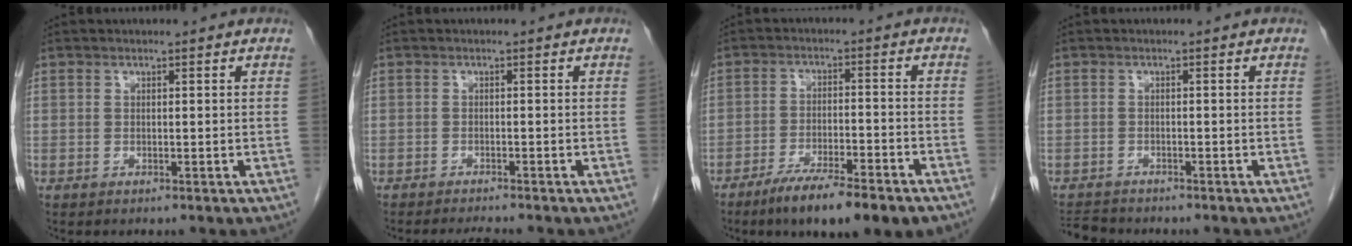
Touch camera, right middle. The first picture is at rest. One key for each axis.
{"total": 2.8, "fx": -2.6, "fy": -0.2, "fz": 0.9, "tx": -0.018, "ty": -0.011, "tz": -0.039}
{"total": 11.1, "fx": -7.9, "fy": 1.3, "fz": 7.7, "tx": -0.116, "ty": -0.020, "tz": -0.123}
{"total": 3.5, "fx": -3.5, "fy": 0.6, "fz": 0.4, "tx": -0.009, "ty": -0.015, "tz": -0.059}